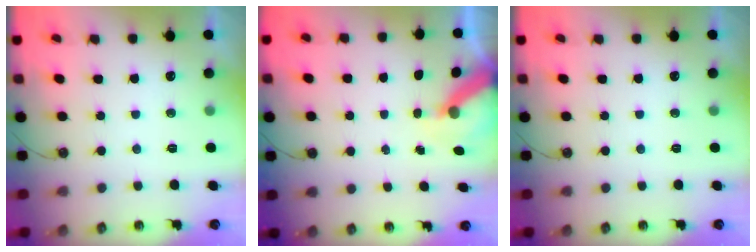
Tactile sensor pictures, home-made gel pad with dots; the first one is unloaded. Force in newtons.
{"total": 6.8, "press": 6.8, "slide": 0.9}
{"total": 0.0}